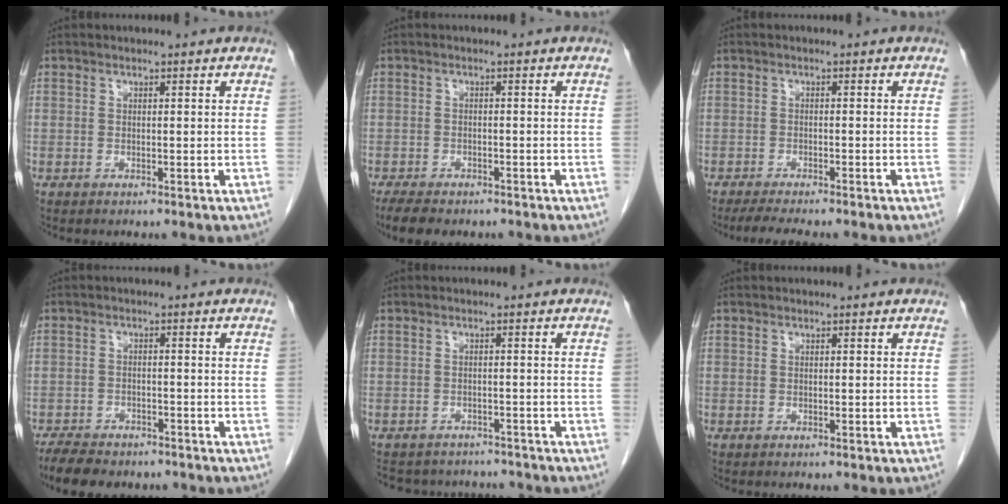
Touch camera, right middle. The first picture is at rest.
{"total": 6.3, "force": [-5.1, 2.2, 3.0], "torque": [-0.048, -0.012, -0.074]}
{"total": 5.4, "force": [-4.6, 0.5, 2.9], "torque": [-0.042, -0.011, -0.068]}
{"total": 8.7, "force": [-7.2, 3.2, 3.6], "torque": [-0.060, -0.009, -0.110]}
{"total": 9.9, "force": [-9.2, 3.3, 1.8], "torque": [-0.033, 0.015, -0.113]}
{"total": 0.0}